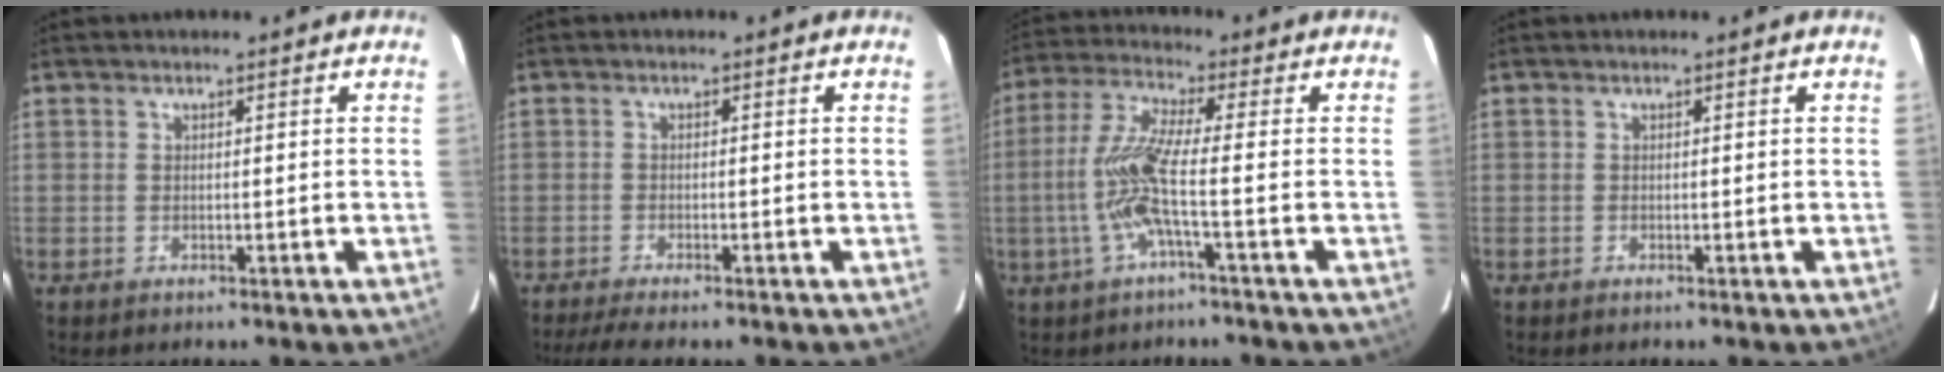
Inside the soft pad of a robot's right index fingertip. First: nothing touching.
{"total": 5.3, "force": [-4.4, 0.4, 3.0], "torque": [-0.046, -0.011, -0.070]}
{"total": 8.3, "force": [-1.9, -0.2, 8.0], "torque": [-0.177, 0.008, -0.043]}
{"total": 0.0}